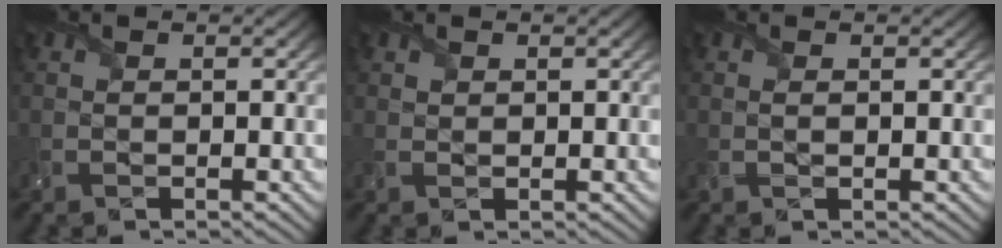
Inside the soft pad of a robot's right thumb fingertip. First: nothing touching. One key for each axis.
{"total": 0.8, "fx": 0.5, "fy": 0.5, "fz": 0.3, "tx": -0.011, "ty": -0.003, "tz": 0.013}
{"total": 0.7, "fx": 0.1, "fy": 0.2, "fz": 0.7, "tx": -0.017, "ty": -0.001, "tz": 0.001}